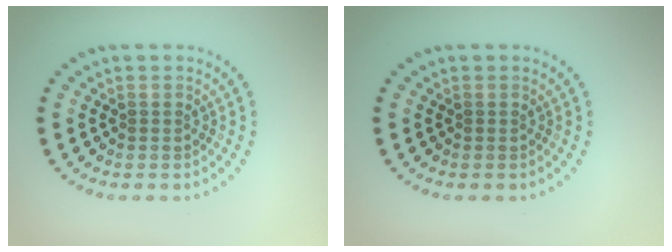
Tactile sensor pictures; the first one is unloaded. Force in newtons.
{"total": 0.0}